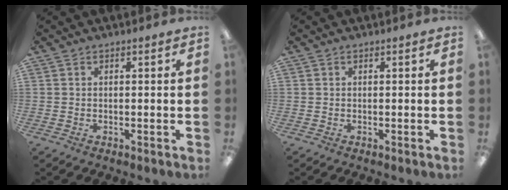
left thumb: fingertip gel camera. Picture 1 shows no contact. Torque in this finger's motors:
{"motor_torque": [-0.23, 0.17, -0.08, 0.00, 0.00]}